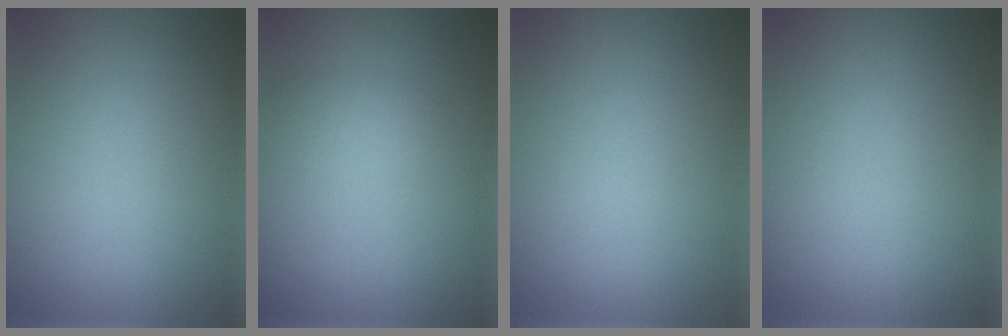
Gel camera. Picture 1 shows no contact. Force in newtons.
{"total": 1.5, "press": 1.5, "slide": 0.0}
{"total": 0.0}
{"total": 0.0}